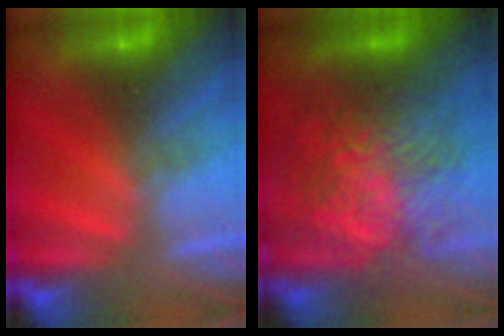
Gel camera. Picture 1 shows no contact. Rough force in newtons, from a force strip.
{"total": 11.7}